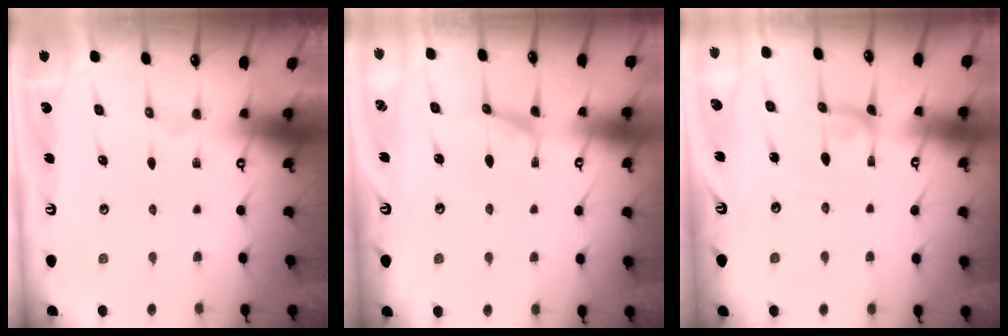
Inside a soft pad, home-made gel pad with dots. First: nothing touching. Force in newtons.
{"total": 1.5, "press": 1.3, "slide": 0.5}
{"total": 2.1, "press": 2.1, "slide": 0.1}